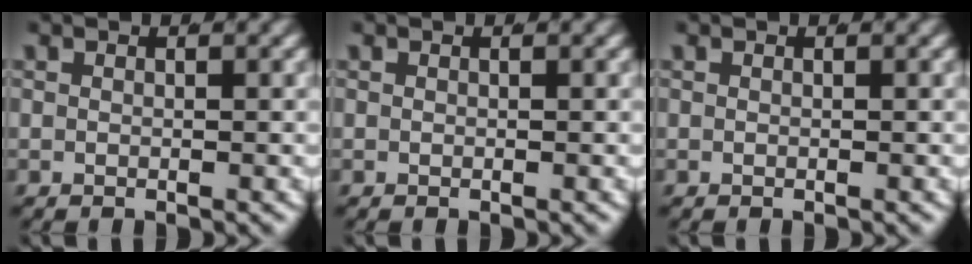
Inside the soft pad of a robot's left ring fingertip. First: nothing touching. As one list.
[{"total": 0.0}, {"total": 0.0}]